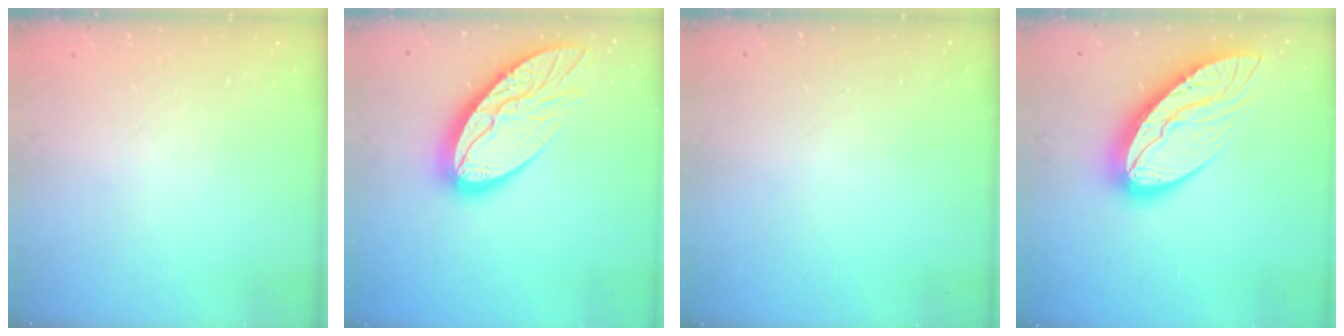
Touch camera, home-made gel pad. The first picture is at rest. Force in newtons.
{"total": 17.2, "press": 17.2, "slide": 1.5}
{"total": 0.0}
{"total": 16.2, "press": 16.2, "slide": 1.4}